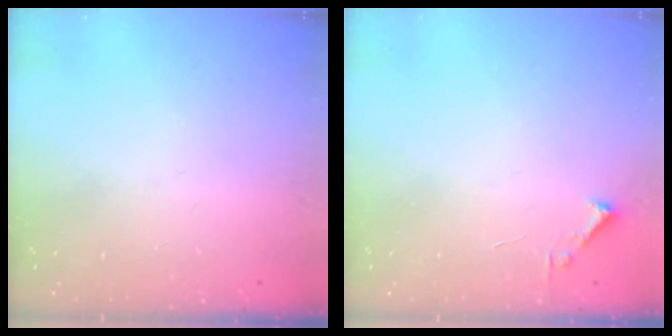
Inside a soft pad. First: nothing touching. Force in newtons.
{"total": 1.7, "press": 1.7, "slide": 0.2}